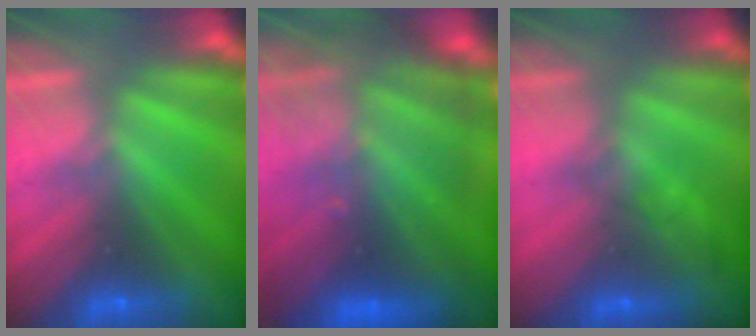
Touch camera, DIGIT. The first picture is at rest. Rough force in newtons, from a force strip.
{"total": 11.8}
{"total": 1.1}